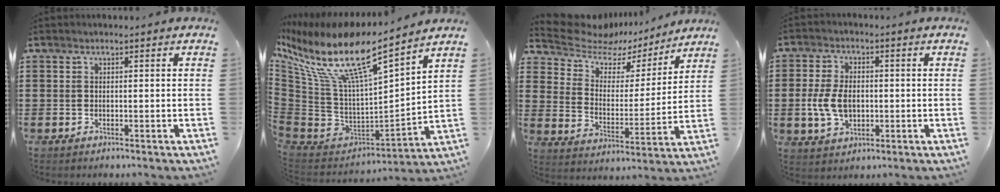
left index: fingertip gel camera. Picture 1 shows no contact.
{"total": 13.7, "force": [8.1, 3.3, 10.6], "torque": [-0.243, -0.062, 0.124]}
{"total": 7.9, "force": [6.5, 3.9, 2.0], "torque": [-0.072, -0.041, 0.114]}
{"total": 6.6, "force": [-0.7, 4.2, 5.0], "torque": [-0.121, 0.003, -0.019]}